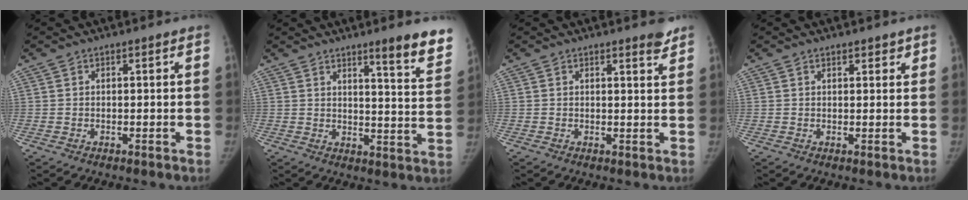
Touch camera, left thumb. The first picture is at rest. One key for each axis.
{"total": 11.5, "fx": 8.1, "fy": 1.1, "fz": 8.0, "tx": -0.080, "ty": -0.055, "tz": 0.102}
{"total": 2.5, "fx": 2.1, "fy": 0.4, "fz": 1.3, "tx": -0.011, "ty": -0.017, "tz": 0.026}
{"total": 2.3, "fx": 1.8, "fy": 1.0, "fz": 1.0, "tx": 0.001, "ty": -0.008, "tz": 0.022}